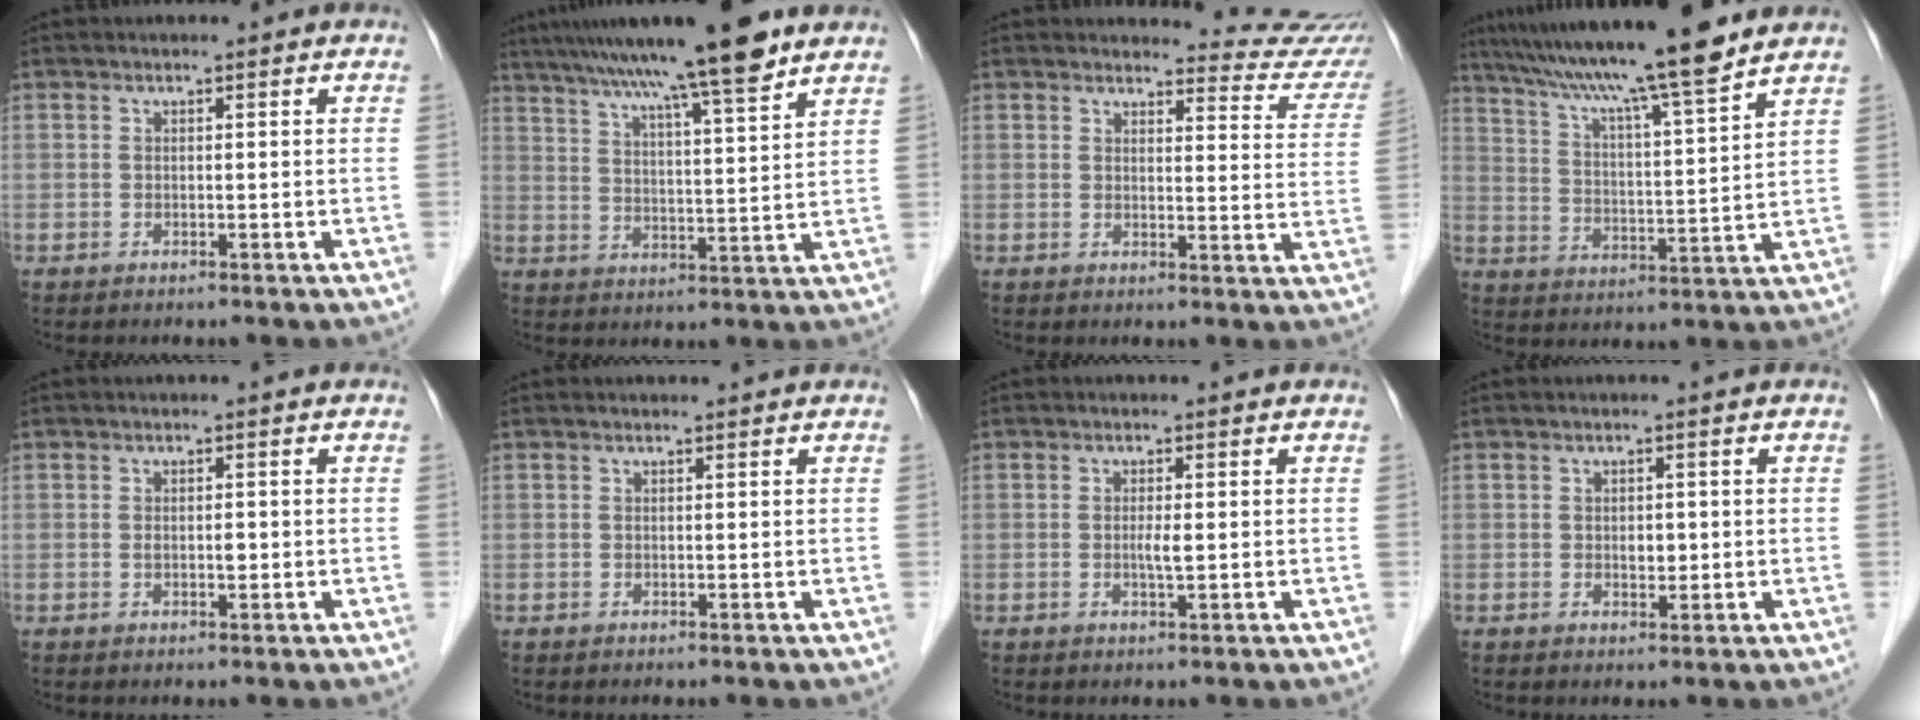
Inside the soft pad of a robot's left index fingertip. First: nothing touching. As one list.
[{"total": 16.1, "force": [12.6, 0.1, 10.0], "torque": [-0.164, 0.024, 0.193]}, {"total": 10.6, "force": [10.6, 0.5, 0.1], "torque": [0.017, -0.078, 0.092]}, {"total": 17.7, "force": [14.7, -0.4, 9.8], "torque": [-0.168, 0.014, 0.234]}, {"total": 1.3, "force": [-0.1, 0.5, 1.2], "torque": [-0.023, 0.000, 0.000]}, {"total": 0.9, "force": [0.8, 0.1, 0.3], "torque": [-0.010, 0.009, 0.013]}, {"total": 1.7, "force": [0.0, 0.1, 1.7], "torque": [-0.033, -0.002, 0.000]}, {"total": 1.7, "force": [0.1, 1.1, 1.3], "torque": [-0.020, -0.001, 0.004]}]